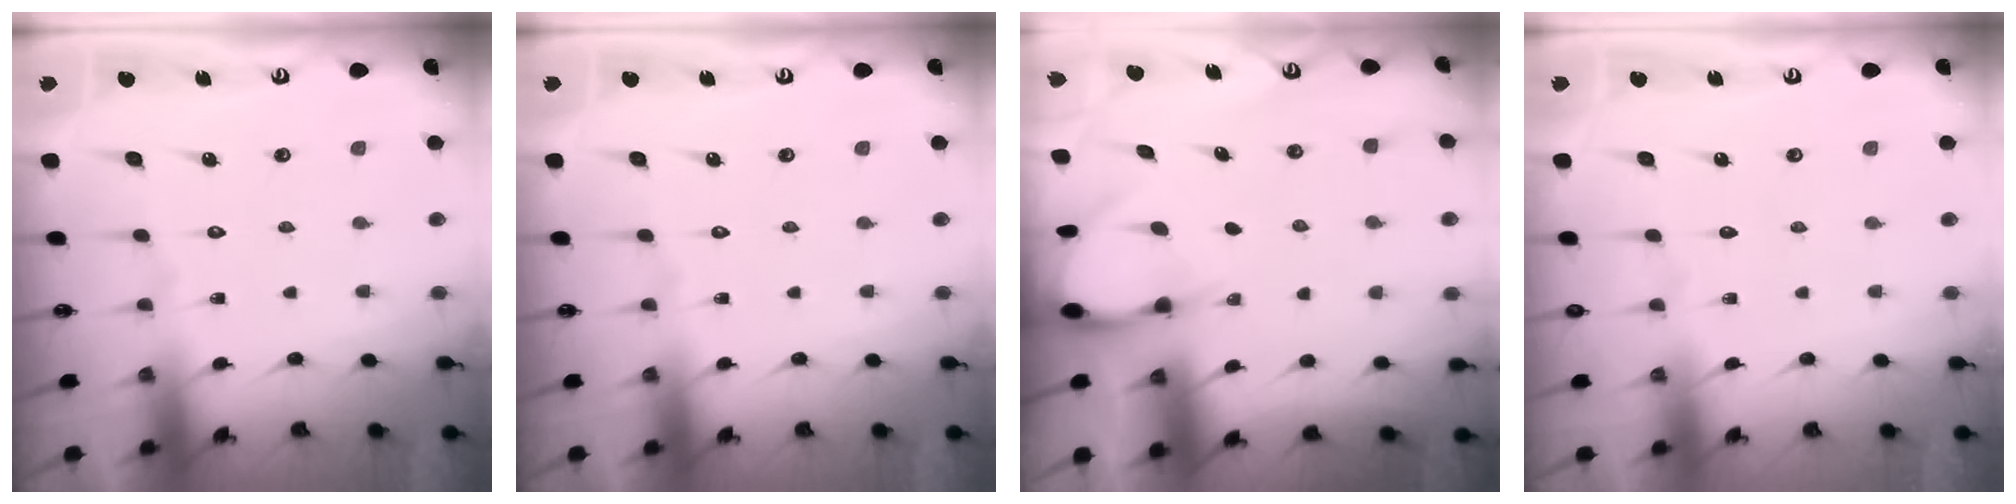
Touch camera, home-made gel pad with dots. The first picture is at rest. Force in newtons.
{"total": 0.0}
{"total": 3.0, "press": 2.9, "slide": 0.2}
{"total": 0.0}